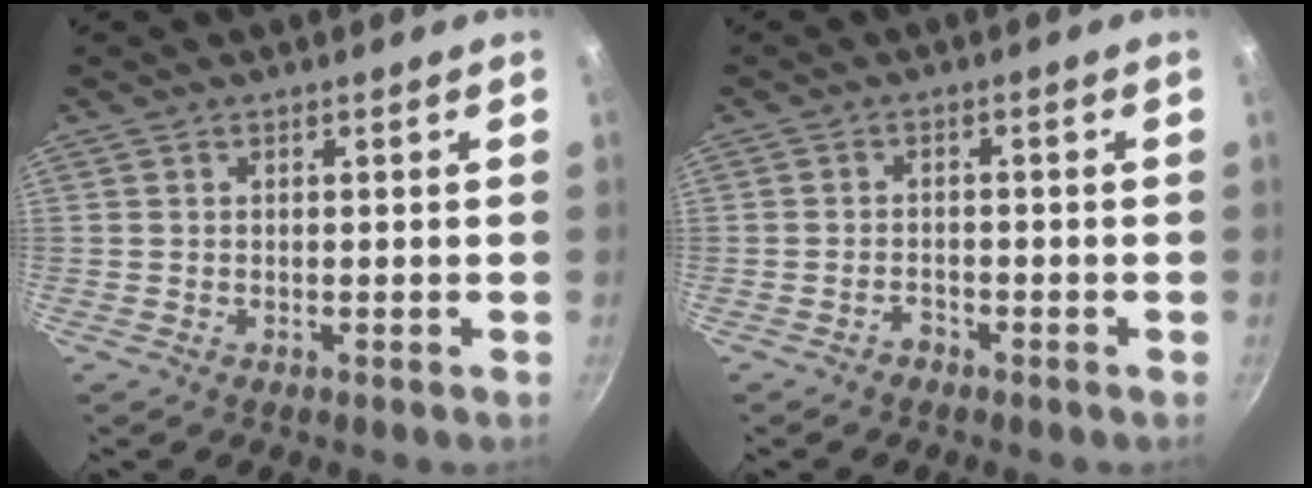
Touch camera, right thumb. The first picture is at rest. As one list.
[{"total": 1.6, "force": [-1.4, 0.7, 0.4], "torque": [0.003, 0.020, -0.022]}]